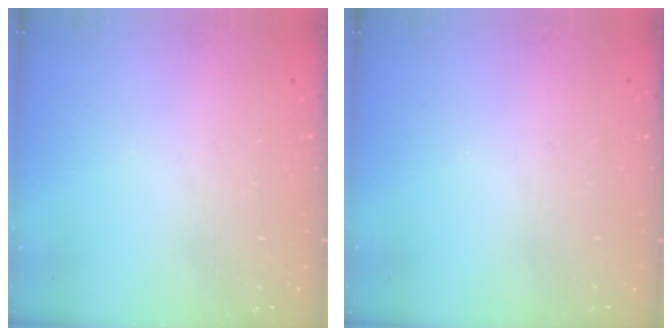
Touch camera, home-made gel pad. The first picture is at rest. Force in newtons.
{"total": 0.0}